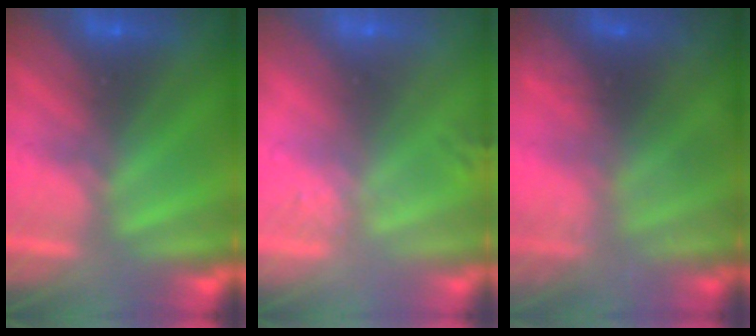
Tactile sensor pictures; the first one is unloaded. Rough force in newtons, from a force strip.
{"total": 2.6}
{"total": 1.4}